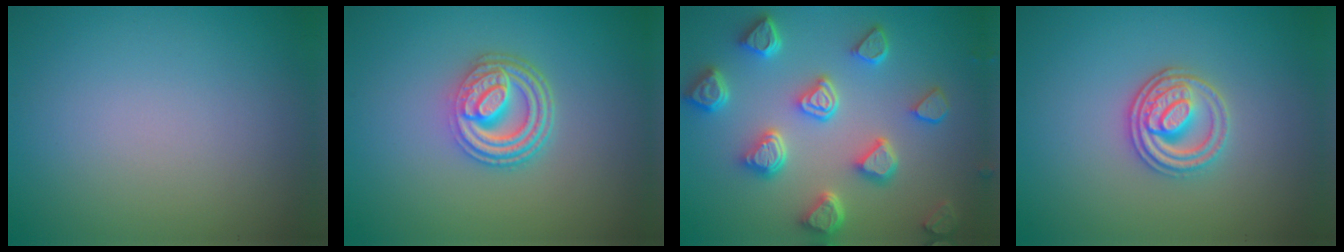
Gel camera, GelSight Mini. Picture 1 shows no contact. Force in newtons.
{"total": 4.8, "press": 3.6, "slide": 3.1}
{"total": 6.7, "press": 5.4, "slide": 3.9}
{"total": 3.4, "press": 3.0, "slide": 1.7}